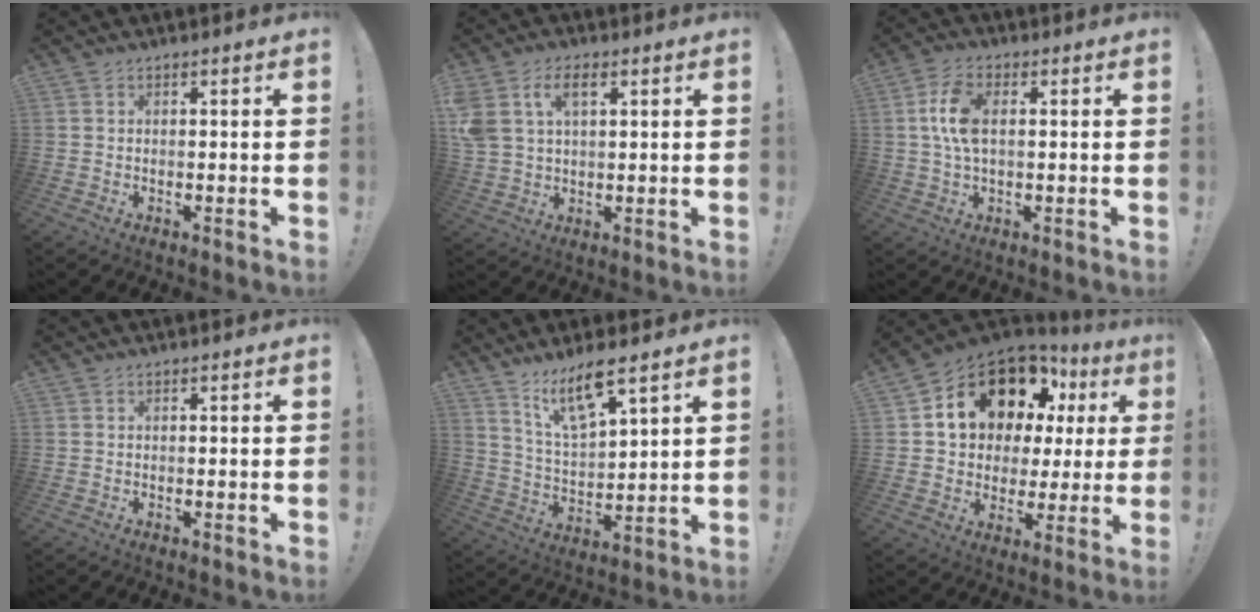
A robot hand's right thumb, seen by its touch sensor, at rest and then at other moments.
{"total": 8.0, "force": [3.6, 4.8, 5.3], "torque": [-0.119, 0.001, 0.068]}
{"total": 8.6, "force": [1.3, 4.8, 7.1], "torque": [-0.140, 0.002, 0.023]}
{"total": 0.0}
{"total": 11.7, "force": [8.6, 3.2, 7.3], "torque": [-0.134, -0.045, 0.149]}
{"total": 16.1, "force": [8.6, 10.5, 8.7], "torque": [-0.146, -0.048, 0.168]}